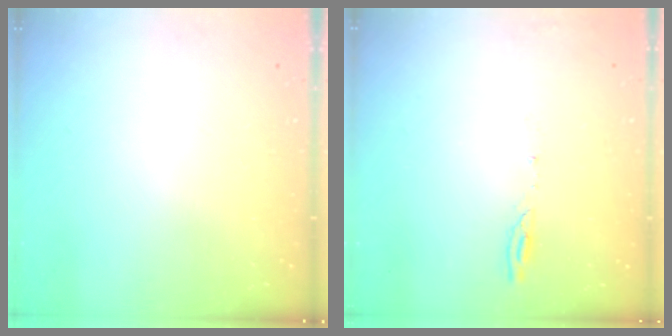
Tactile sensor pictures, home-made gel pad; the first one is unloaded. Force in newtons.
{"total": 5.5, "press": 5.4, "slide": 0.7}